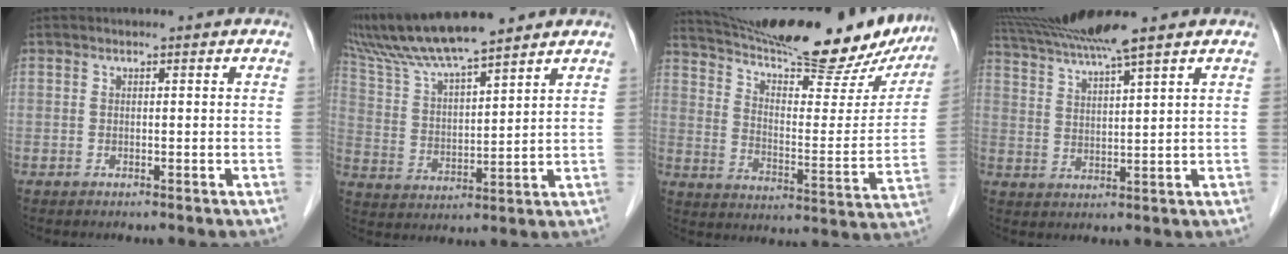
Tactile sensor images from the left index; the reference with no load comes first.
{"total": 13.5, "force": [11.9, 0.6, 6.4], "torque": [-0.124, 0.023, 0.223]}
{"total": 28.2, "force": [24.3, 5.0, 13.4], "torque": [-0.214, -0.034, 0.328]}
{"total": 10.0, "force": [8.5, -1.3, 5.1], "torque": [-0.094, 0.014, 0.147]}